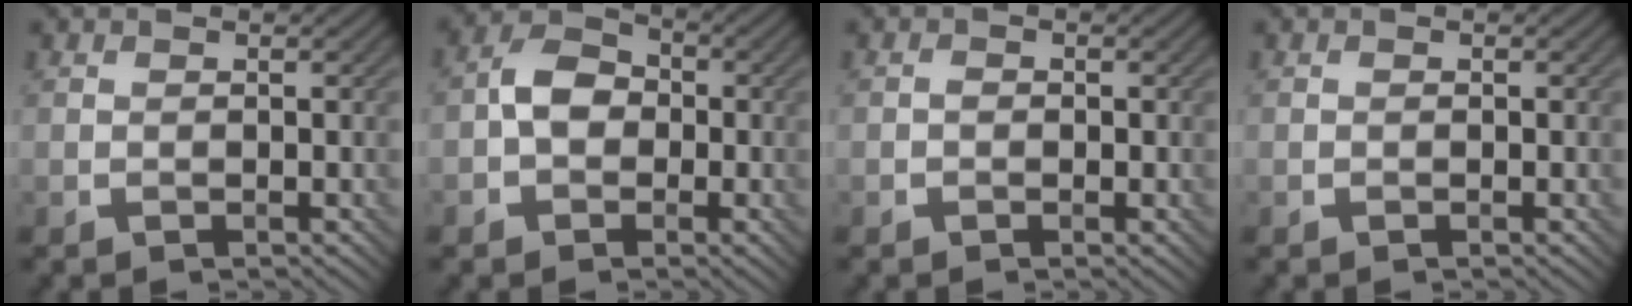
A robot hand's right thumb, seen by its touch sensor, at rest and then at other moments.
{"total": 5.0, "force": [-1.1, 3.9, 3.0], "torque": [-0.055, 0.008, -0.030]}
{"total": 1.2, "force": [-0.3, 0.8, 0.7], "torque": [-0.009, -0.001, -0.008]}
{"total": 0.0}